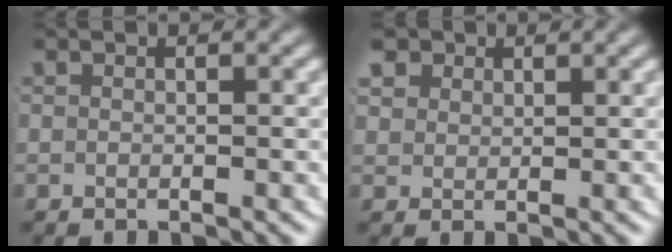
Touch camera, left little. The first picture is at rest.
{"total": 3.0, "force": [1.8, 2.2, 1.1], "torque": [-0.034, -0.006, 0.037]}